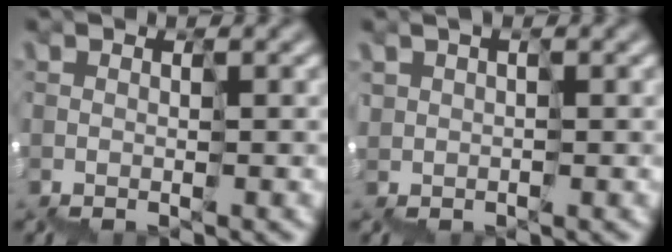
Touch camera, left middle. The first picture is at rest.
{"total": 1.4, "force": [0.9, 1.1, -0.1], "torque": [0.004, 0.005, 0.021]}